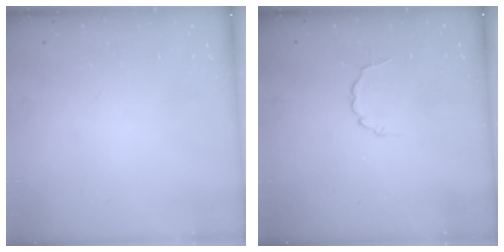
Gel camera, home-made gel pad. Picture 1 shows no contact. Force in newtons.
{"total": 2.3, "press": 2.1, "slide": 0.9}